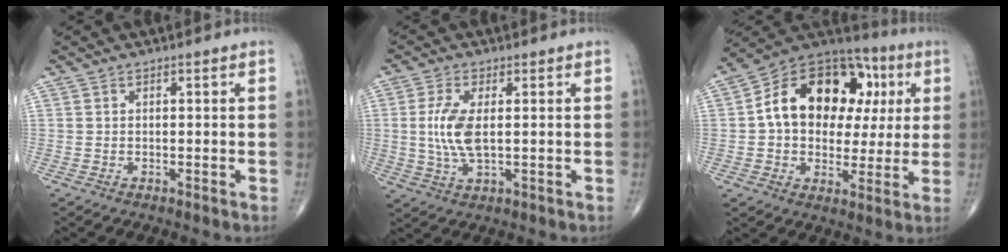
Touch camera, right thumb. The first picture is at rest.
{"total": 7.5, "force": [0.5, 3.0, 6.8], "torque": [-0.158, -0.008, 0.013]}
{"total": 21.0, "force": [3.8, 14.6, 14.7], "torque": [-0.191, 0.030, 0.058]}